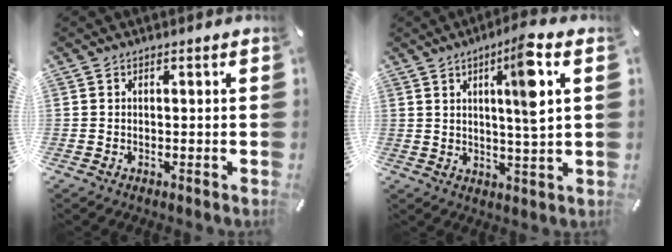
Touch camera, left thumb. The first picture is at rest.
{"total": 9.8, "force": [3.7, 1.3, 9.0], "torque": [-0.138, -0.011, 0.050]}